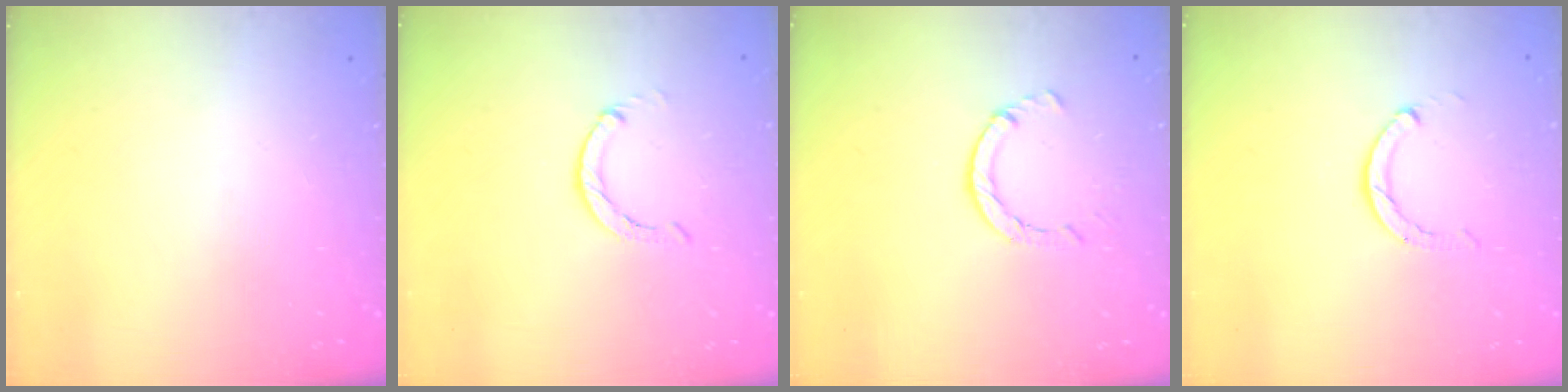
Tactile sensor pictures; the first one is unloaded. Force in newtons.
{"total": 0.0}
{"total": 2.9, "press": 2.8, "slide": 0.4}
{"total": 2.3, "press": 2.3, "slide": 0.4}